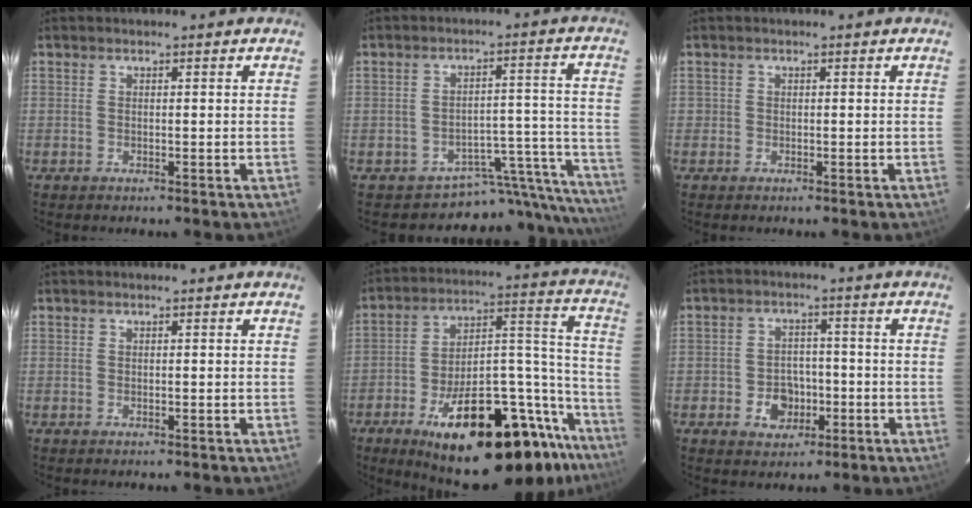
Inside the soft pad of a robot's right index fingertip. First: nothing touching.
{"total": 15.0, "force": [-13.7, 5.7, 2.5], "torque": [0.004, 0.059, -0.184]}
{"total": 0.8, "force": [-0.2, 0.8, 0.0], "torque": [0.001, 0.000, -0.004]}
{"total": 0.0}
{"total": 33.1, "force": [-22.5, 11.4, 21.5], "torque": [-0.278, 0.037, -0.320]}
{"total": 6.2, "force": [-2.4, 5.1, 2.6], "torque": [-0.064, 0.014, -0.024]}